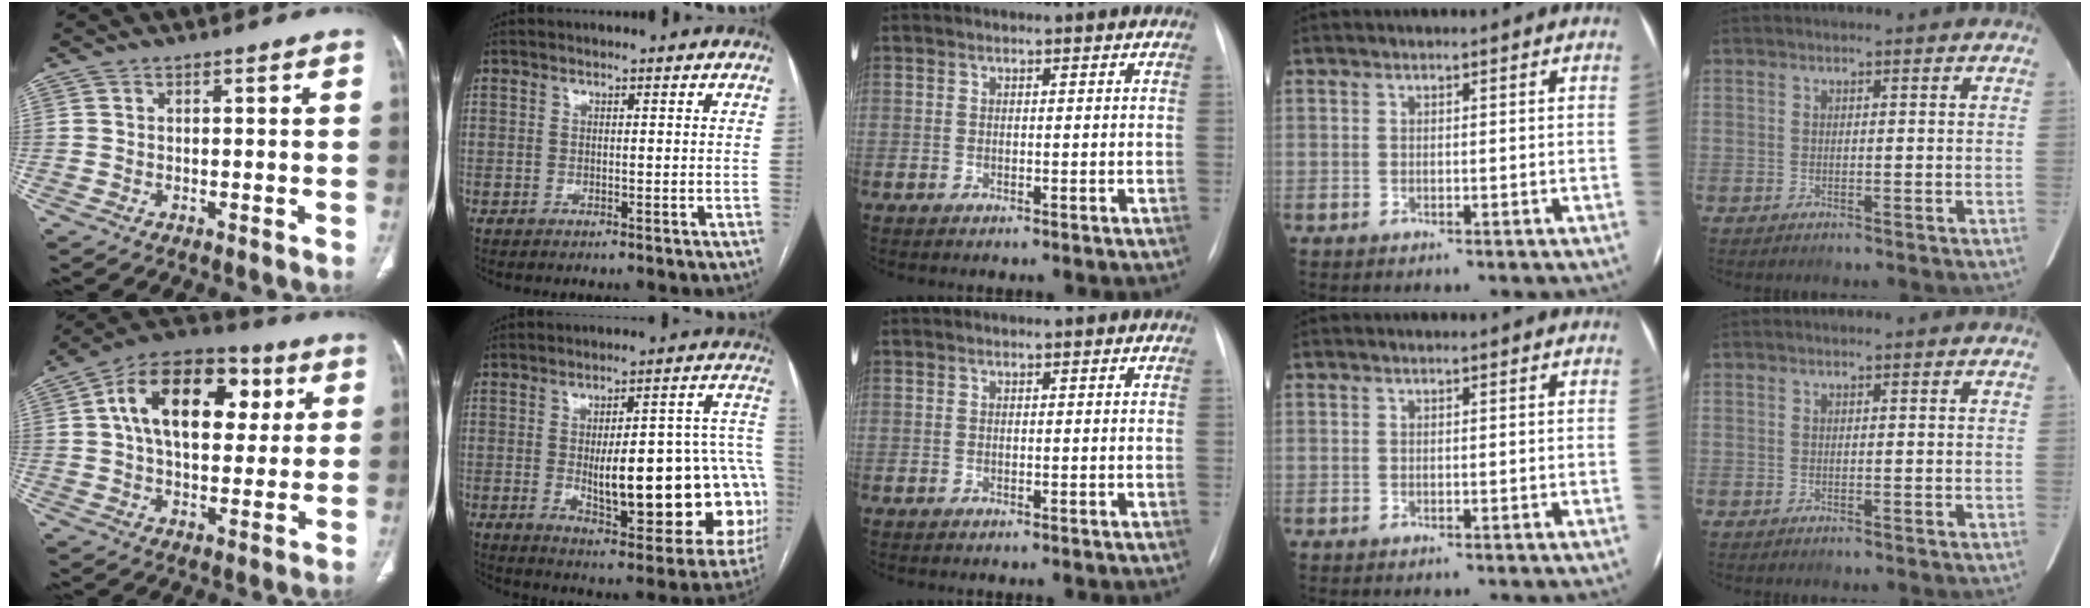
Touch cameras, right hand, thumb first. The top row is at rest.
{"thumb": {"total": 20.3, "force": [5.2, 12.2, 15.4], "torque": [-0.216, 0.012, 0.074]}, "index": {"total": 23.9, "force": [-3.2, 6.9, 22.6], "torque": [-0.222, 0.029, -0.015]}}